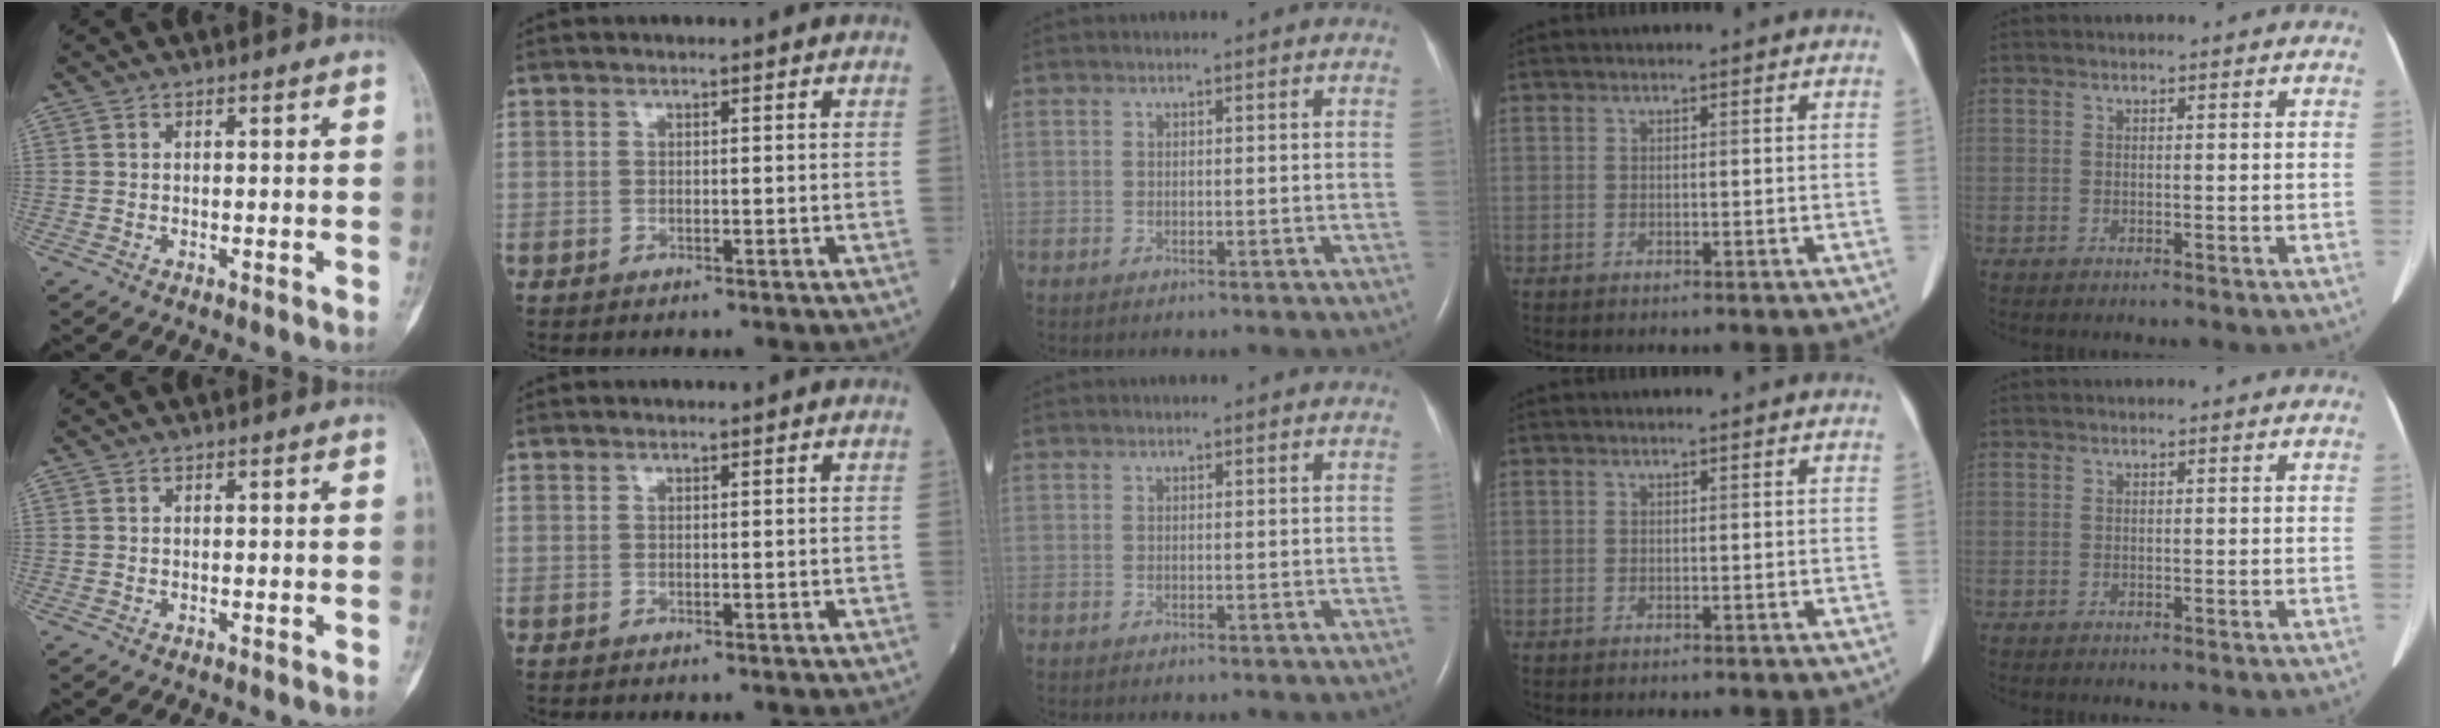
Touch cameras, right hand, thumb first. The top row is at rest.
{}